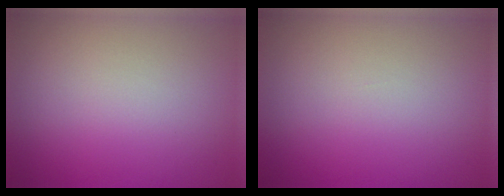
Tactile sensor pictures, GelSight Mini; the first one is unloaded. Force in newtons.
{"total": 0.0}